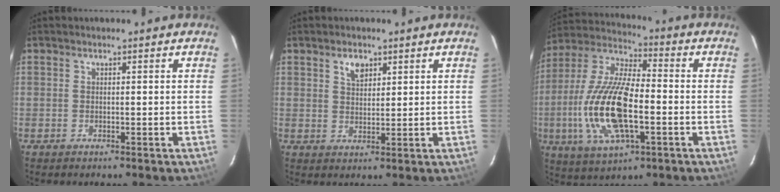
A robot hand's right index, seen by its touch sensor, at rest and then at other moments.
{"total": 3.4, "force": [2.0, 2.0, 1.9], "torque": [-0.029, 0.007, 0.037]}
{"total": 18.6, "force": [-4.1, 7.0, 16.7], "torque": [-0.352, -0.007, -0.080]}